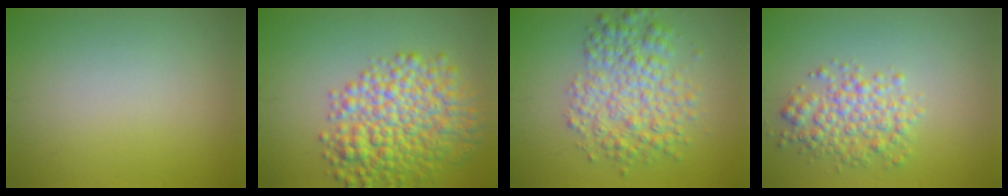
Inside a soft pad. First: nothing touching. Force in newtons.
{"total": 8.0, "press": 8.0, "slide": 0.0}
{"total": 5.4, "press": 5.4, "slide": 0.1}
{"total": 3.8, "press": 3.8, "slide": 0.1}